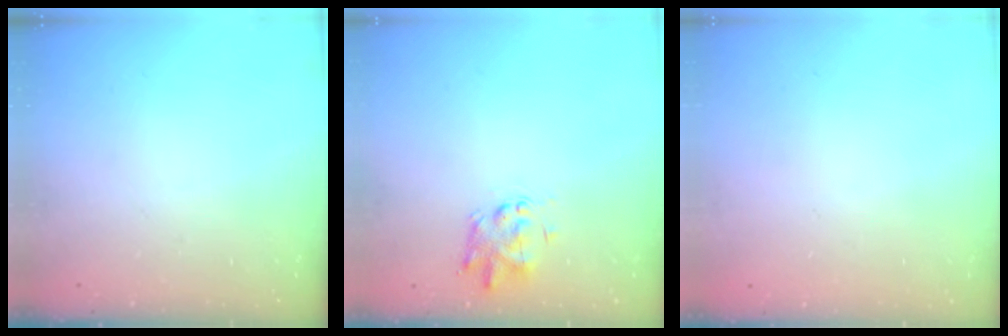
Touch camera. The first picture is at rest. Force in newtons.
{"total": 2.2, "press": 2.2, "slide": 0.1}
{"total": 1.8, "press": 1.8, "slide": 0.2}